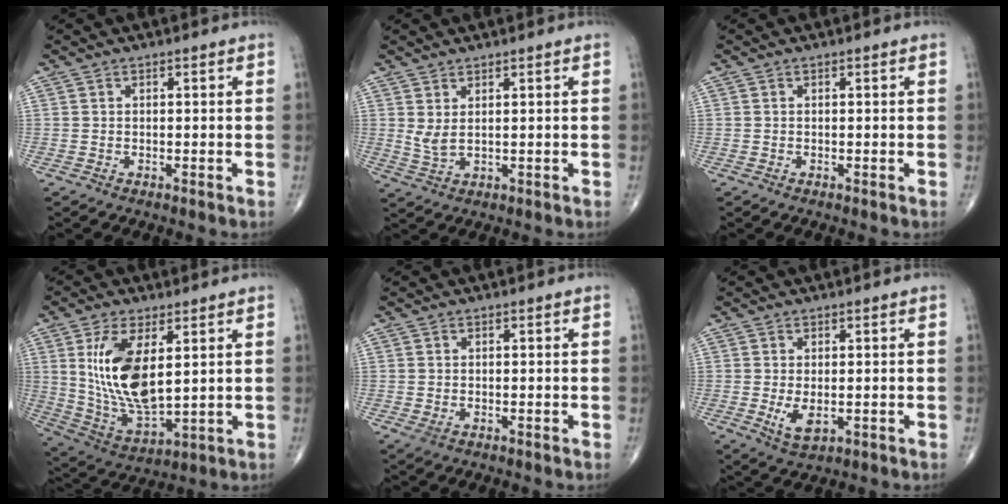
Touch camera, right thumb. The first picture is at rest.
{"total": 3.2, "force": [1.2, 1.1, 2.7], "torque": [-0.058, -0.008, 0.030]}
{"total": 0.0}
{"total": 15.3, "force": [3.7, 6.9, 13.2], "torque": [-0.253, -0.025, 0.086]}
{"total": 1.4, "force": [-0.3, 0.9, 1.0], "torque": [-0.022, -0.001, -0.002]}
{"total": 4.1, "force": [-0.6, 2.0, 3.5], "torque": [-0.060, -0.010, 0.000]}